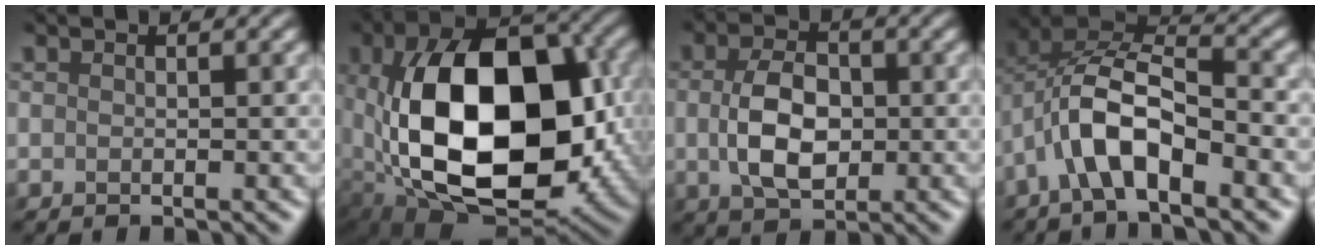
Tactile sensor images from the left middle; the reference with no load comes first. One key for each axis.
{"total": 16.0, "fx": -0.1, "fy": 10.2, "fz": 12.3, "tx": -0.235, "ty": -0.017, "tz": 0.020}
{"total": 4.7, "fx": 0.0, "fy": 3.0, "fz": 3.7, "tx": -0.085, "ty": -0.002, "tz": 0.003}
{"total": 7.3, "fx": -2.9, "fy": 3.0, "fz": 6.0, "tx": -0.124, "ty": 0.015, "tz": -0.053}